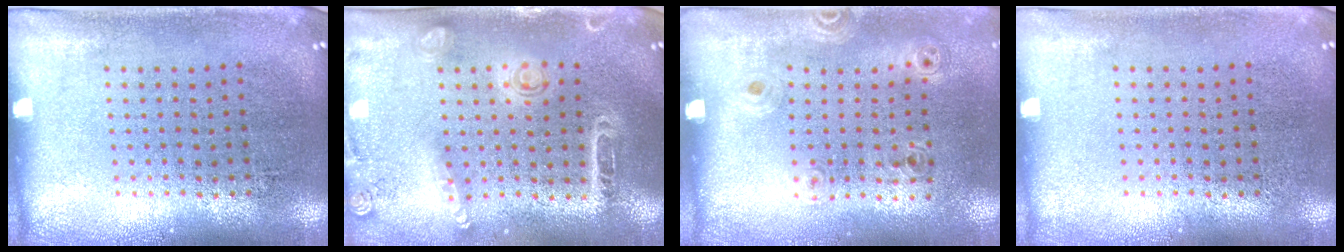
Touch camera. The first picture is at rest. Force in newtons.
{"total": 1.5, "press": 1.4, "slide": 0.6}
{"total": 1.1, "press": 0.9, "slide": 0.7}
{"total": 0.0}